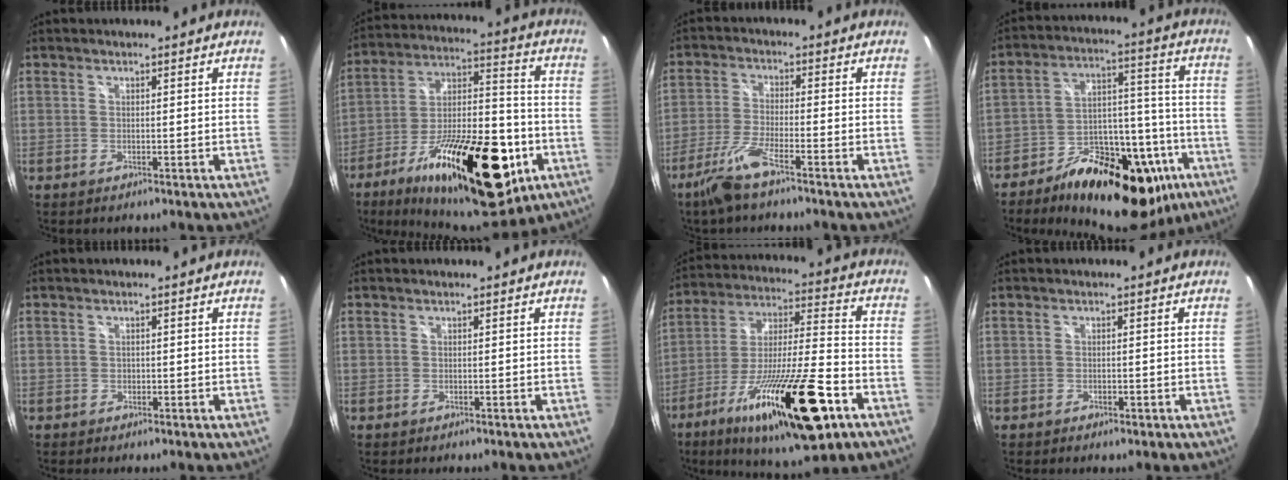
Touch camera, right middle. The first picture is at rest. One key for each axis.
{"total": 29.1, "fx": -13.4, "fy": 11.9, "fz": 22.9, "tx": -0.375, "ty": -0.007, "tz": -0.201}
{"total": 7.7, "fx": -5.4, "fy": 1.0, "fz": 5.4, "tx": -0.130, "ty": -0.010, "tz": -0.105}
{"total": 25.7, "fx": -15.8, "fy": 12.2, "fz": 16.3, "tx": -0.226, "ty": 0.029, "tz": -0.214}
{"total": 0.6, "fx": -0.2, "fy": 0.6, "fz": 0.0, "tx": 0.002, "ty": -0.002, "tz": -0.003}
{"total": 0.0}
{"total": 26.5, "fx": -13.1, "fy": 6.2, "fz": 22.1, "tx": -0.392, "ty": -0.048, "tz": -0.215}
{"total": 1.4, "fx": -0.7, "fy": 0.7, "fz": 0.9, "tx": -0.015, "ty": -0.003, "tz": -0.011}